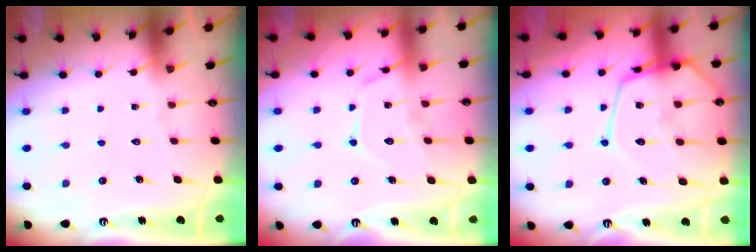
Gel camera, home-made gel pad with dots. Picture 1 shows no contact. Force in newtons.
{"total": 12.4, "press": 12.4, "slide": 1.1}
{"total": 17.5, "press": 17.4, "slide": 1.5}